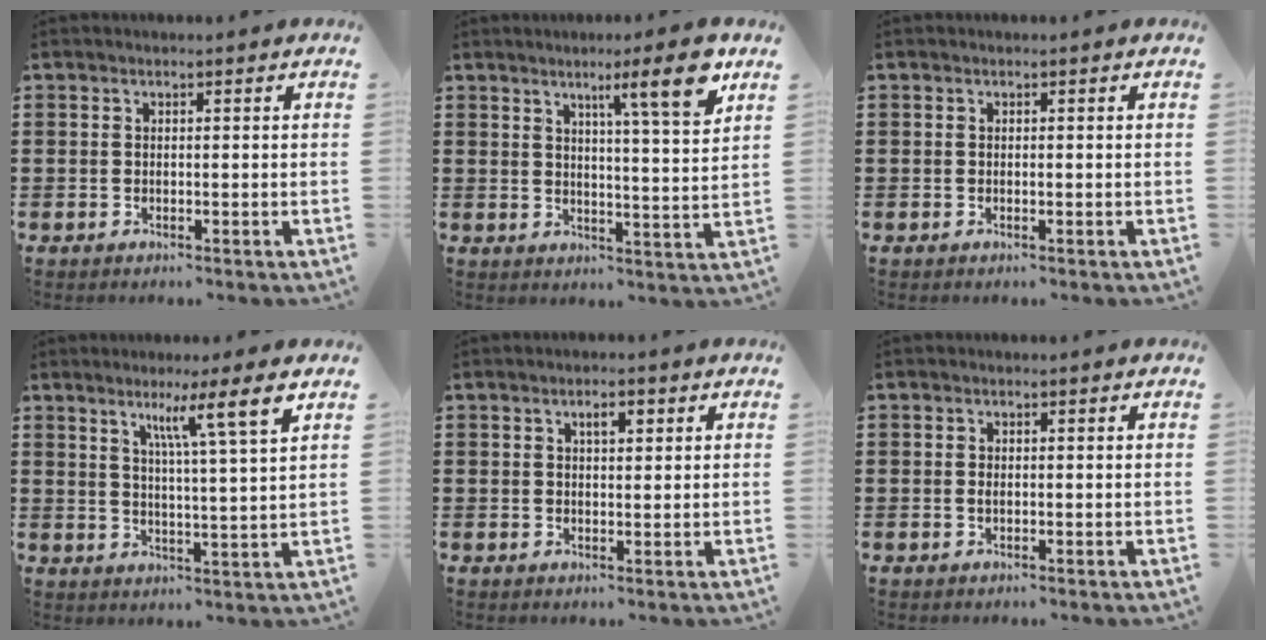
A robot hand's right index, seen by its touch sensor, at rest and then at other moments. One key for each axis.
{"total": 8.9, "fx": 5.6, "fy": -0.2, "fz": 7.0, "tx": -0.117, "ty": -0.021, "tz": 0.086}
{"total": 0.0}
{"total": 7.3, "fx": 4.1, "fy": -0.5, "fz": 6.0, "tx": -0.105, "ty": -0.011, "tz": 0.060}
{"total": 2.4, "fx": 1.0, "fy": 1.0, "fz": 1.9, "tx": -0.033, "ty": 0.004, "tz": 0.013}
{"total": 0.6, "fx": -0.1, "fy": 0.3, "fz": 0.5, "tx": -0.012, "ty": -0.001, "tz": -0.001}